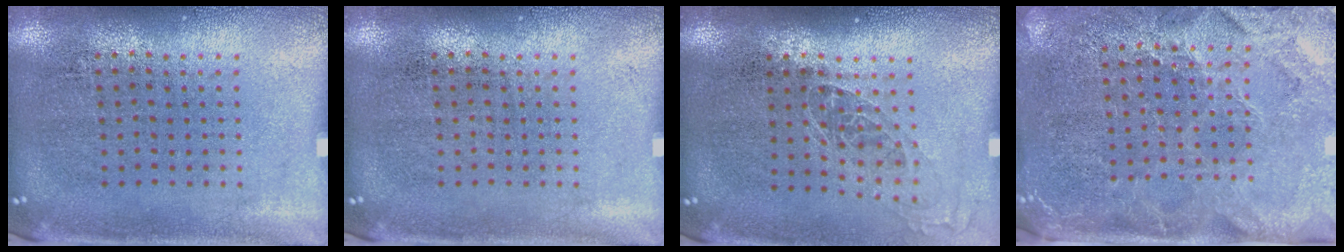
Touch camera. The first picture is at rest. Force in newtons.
{"total": 0.0}
{"total": 1.0, "press": 0.9, "slide": 0.5}
{"total": 3.6, "press": 3.2, "slide": 1.6}